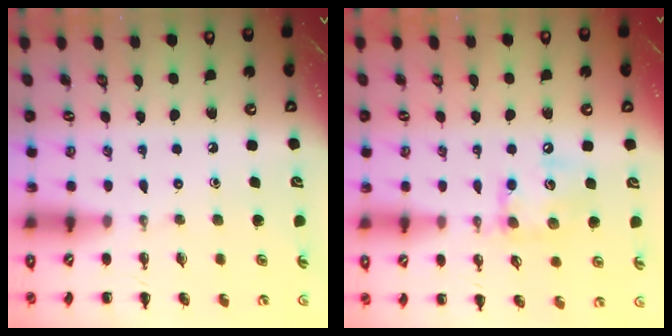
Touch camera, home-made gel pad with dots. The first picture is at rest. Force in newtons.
{"total": 11.6, "press": 11.4, "slide": 1.8}